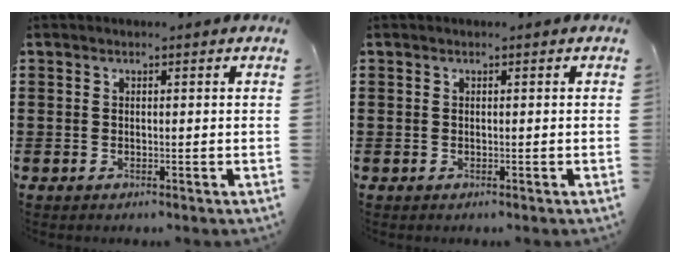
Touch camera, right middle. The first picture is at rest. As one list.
[{"total": 0.0}]